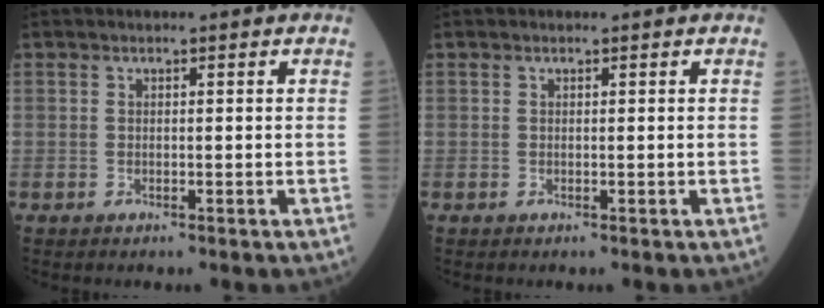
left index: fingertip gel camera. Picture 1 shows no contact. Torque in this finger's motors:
{"motor_torque": [-0.04, 0.04, 0.00, -0.01]}